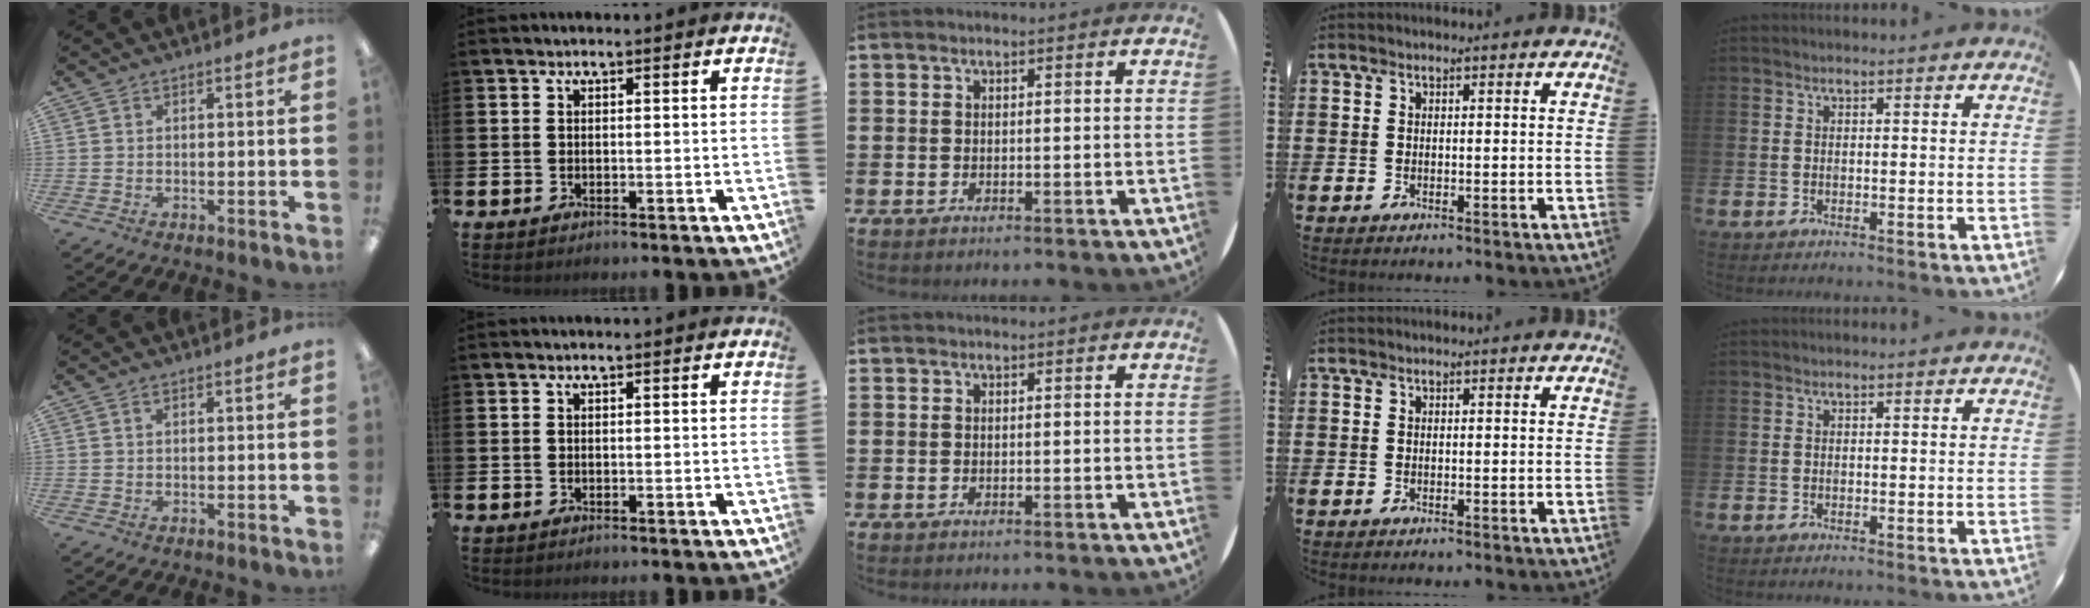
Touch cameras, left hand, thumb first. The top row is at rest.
{}